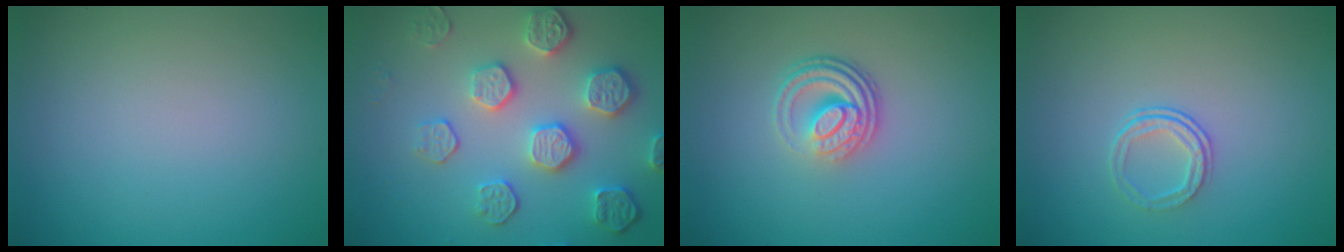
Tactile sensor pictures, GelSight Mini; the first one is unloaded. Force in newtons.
{"total": 5.2, "press": 4.5, "slide": 2.6}
{"total": 4.2, "press": 2.8, "slide": 3.1}
{"total": 1.7, "press": 1.1, "slide": 1.4}